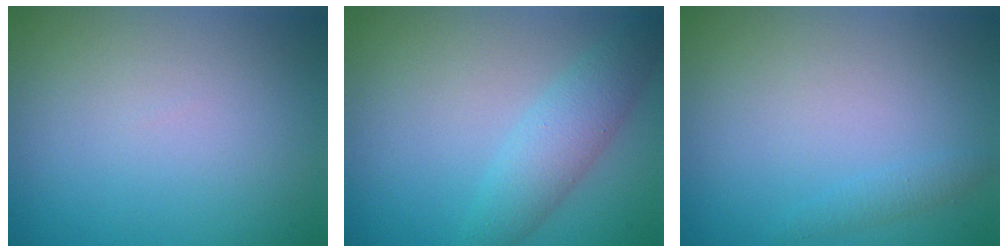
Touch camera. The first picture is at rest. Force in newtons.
{"total": 3.5, "press": 3.5, "slide": 0.1}
{"total": 0.9, "press": 0.9, "slide": 0.1}